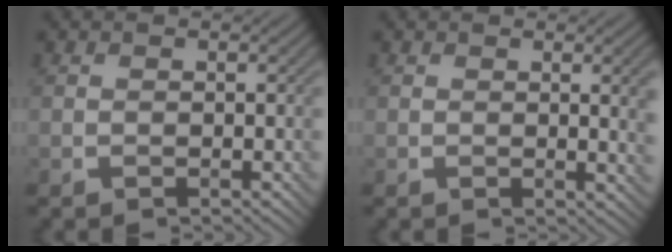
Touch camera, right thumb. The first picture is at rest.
{"total": 3.0, "force": [0.6, 0.5, 2.9], "torque": [-0.043, 0.002, 0.009]}